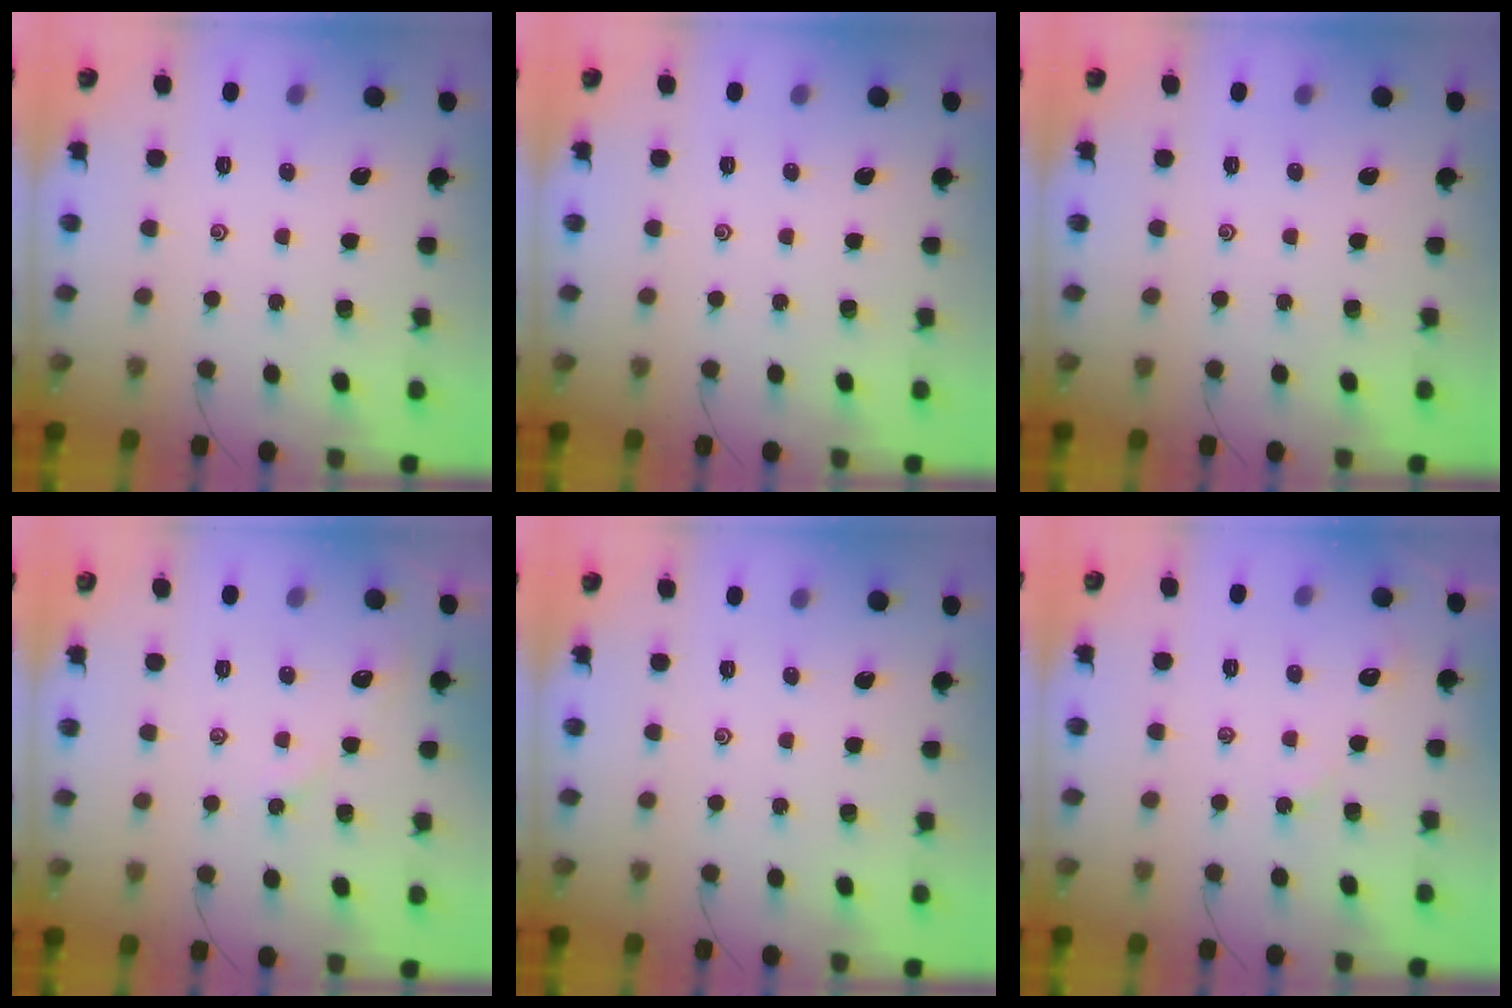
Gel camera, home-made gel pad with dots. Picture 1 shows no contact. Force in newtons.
{"total": 0.0}
{"total": 0.0}
{"total": 2.8, "press": 2.8, "slide": 0.5}
{"total": 0.0}
{"total": 2.9, "press": 2.8, "slide": 0.3}